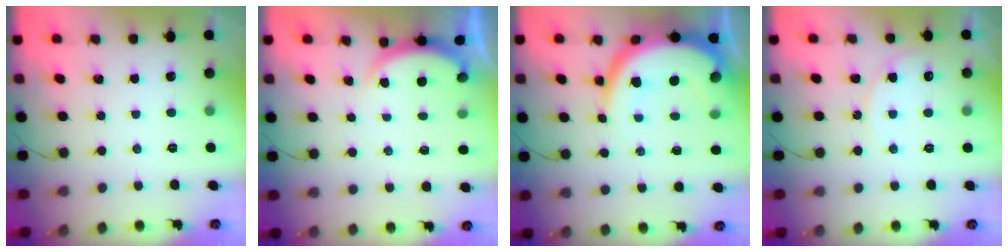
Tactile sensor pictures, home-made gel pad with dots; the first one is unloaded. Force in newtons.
{"total": 1.7, "press": 1.6, "slide": 0.5}
{"total": 11.4, "press": 11.4, "slide": 1.0}
{"total": 6.0, "press": 6.0, "slide": 0.4}